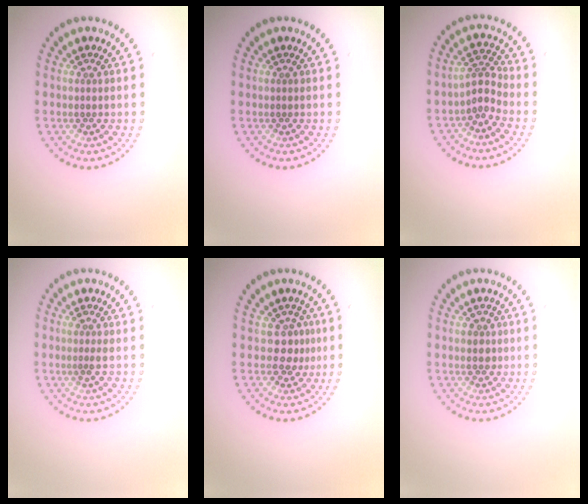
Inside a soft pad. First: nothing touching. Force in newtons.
{"total": 0.0}
{"total": 2.2, "press": 1.4, "slide": 1.7}
{"total": 1.0, "press": 0.8, "slide": 0.6}
{"total": 1.9, "press": 1.4, "slide": 1.4}
{"total": 1.1, "press": 1.1, "slide": 0.3}